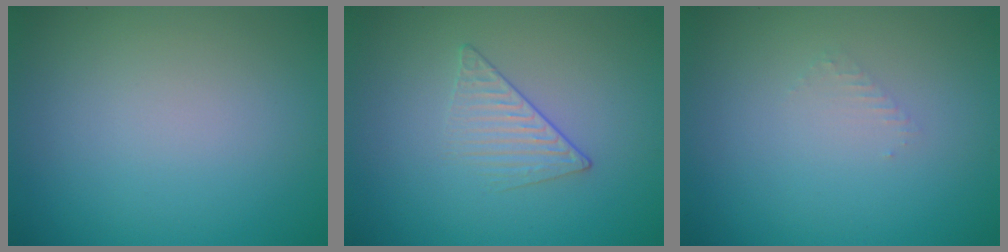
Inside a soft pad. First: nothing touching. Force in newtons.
{"total": 1.6, "press": 1.0, "slide": 1.2}
{"total": 0.8, "press": 0.8, "slide": 0.3}